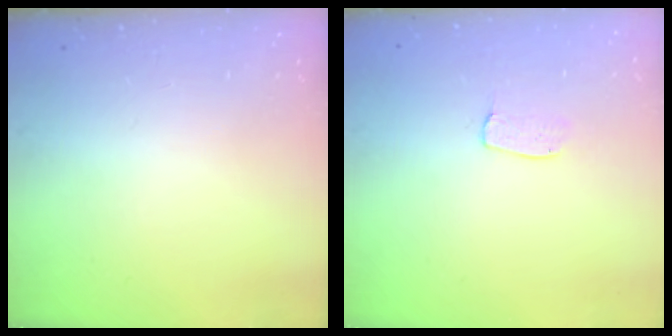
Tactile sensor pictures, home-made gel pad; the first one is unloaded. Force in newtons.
{"total": 5.8, "press": 5.8, "slide": 0.2}